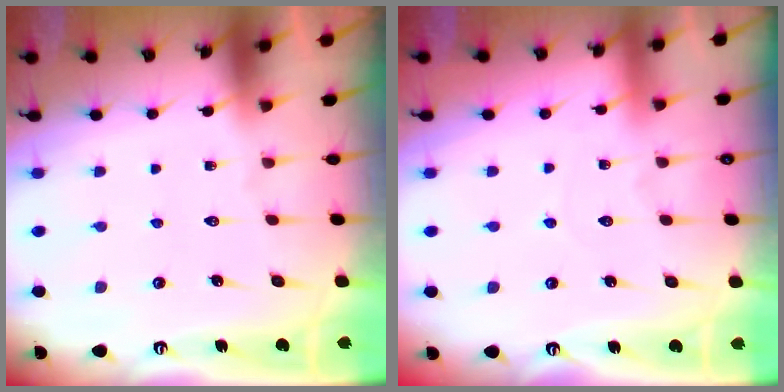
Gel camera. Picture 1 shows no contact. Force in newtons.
{"total": 3.3, "press": 3.3, "slide": 0.4}